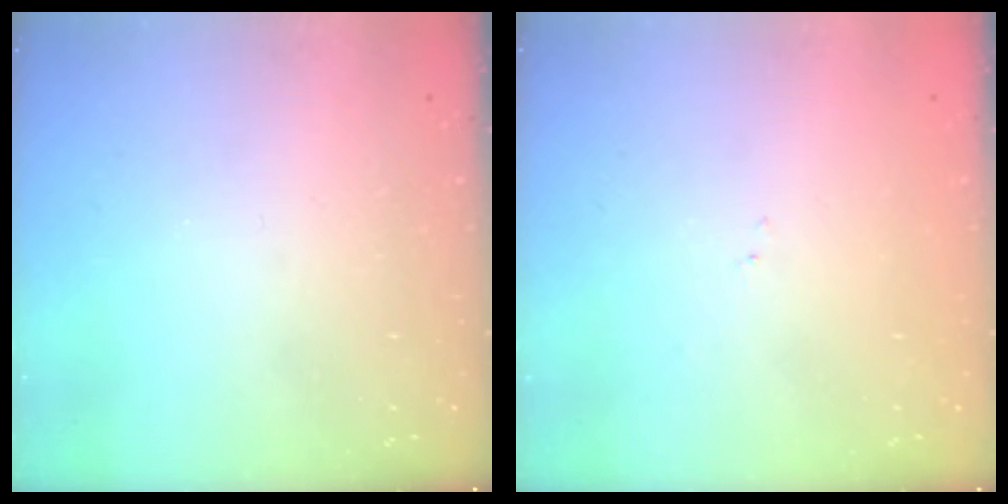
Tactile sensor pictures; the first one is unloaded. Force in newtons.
{"total": 6.6, "press": 6.6, "slide": 0.8}